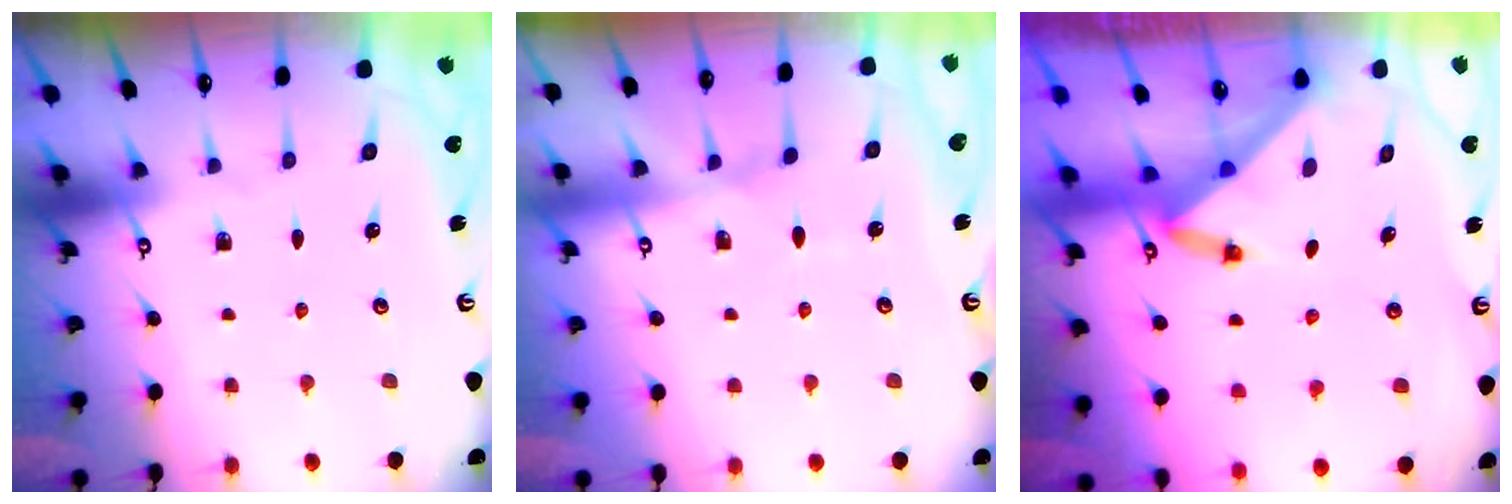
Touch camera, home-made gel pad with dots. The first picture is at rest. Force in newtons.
{"total": 6.1, "press": 6.1, "slide": 0.4}
{"total": 3.6, "press": 3.6, "slide": 0.3}